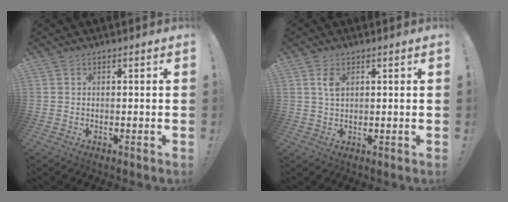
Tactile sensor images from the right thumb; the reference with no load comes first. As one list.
[{"total": 3.5, "force": [1.4, 1.9, 2.6], "torque": [-0.041, -0.003, 0.021]}]